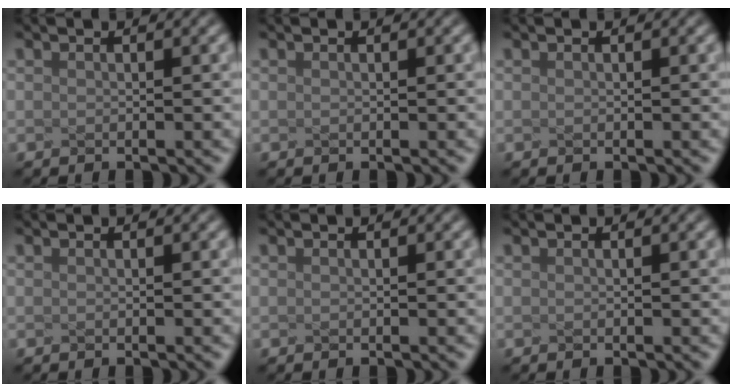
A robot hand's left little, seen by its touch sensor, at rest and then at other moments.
{"total": 0.0}
{"total": 0.0}
{"total": 0.0}
{"total": 0.0}
{"total": 0.0}